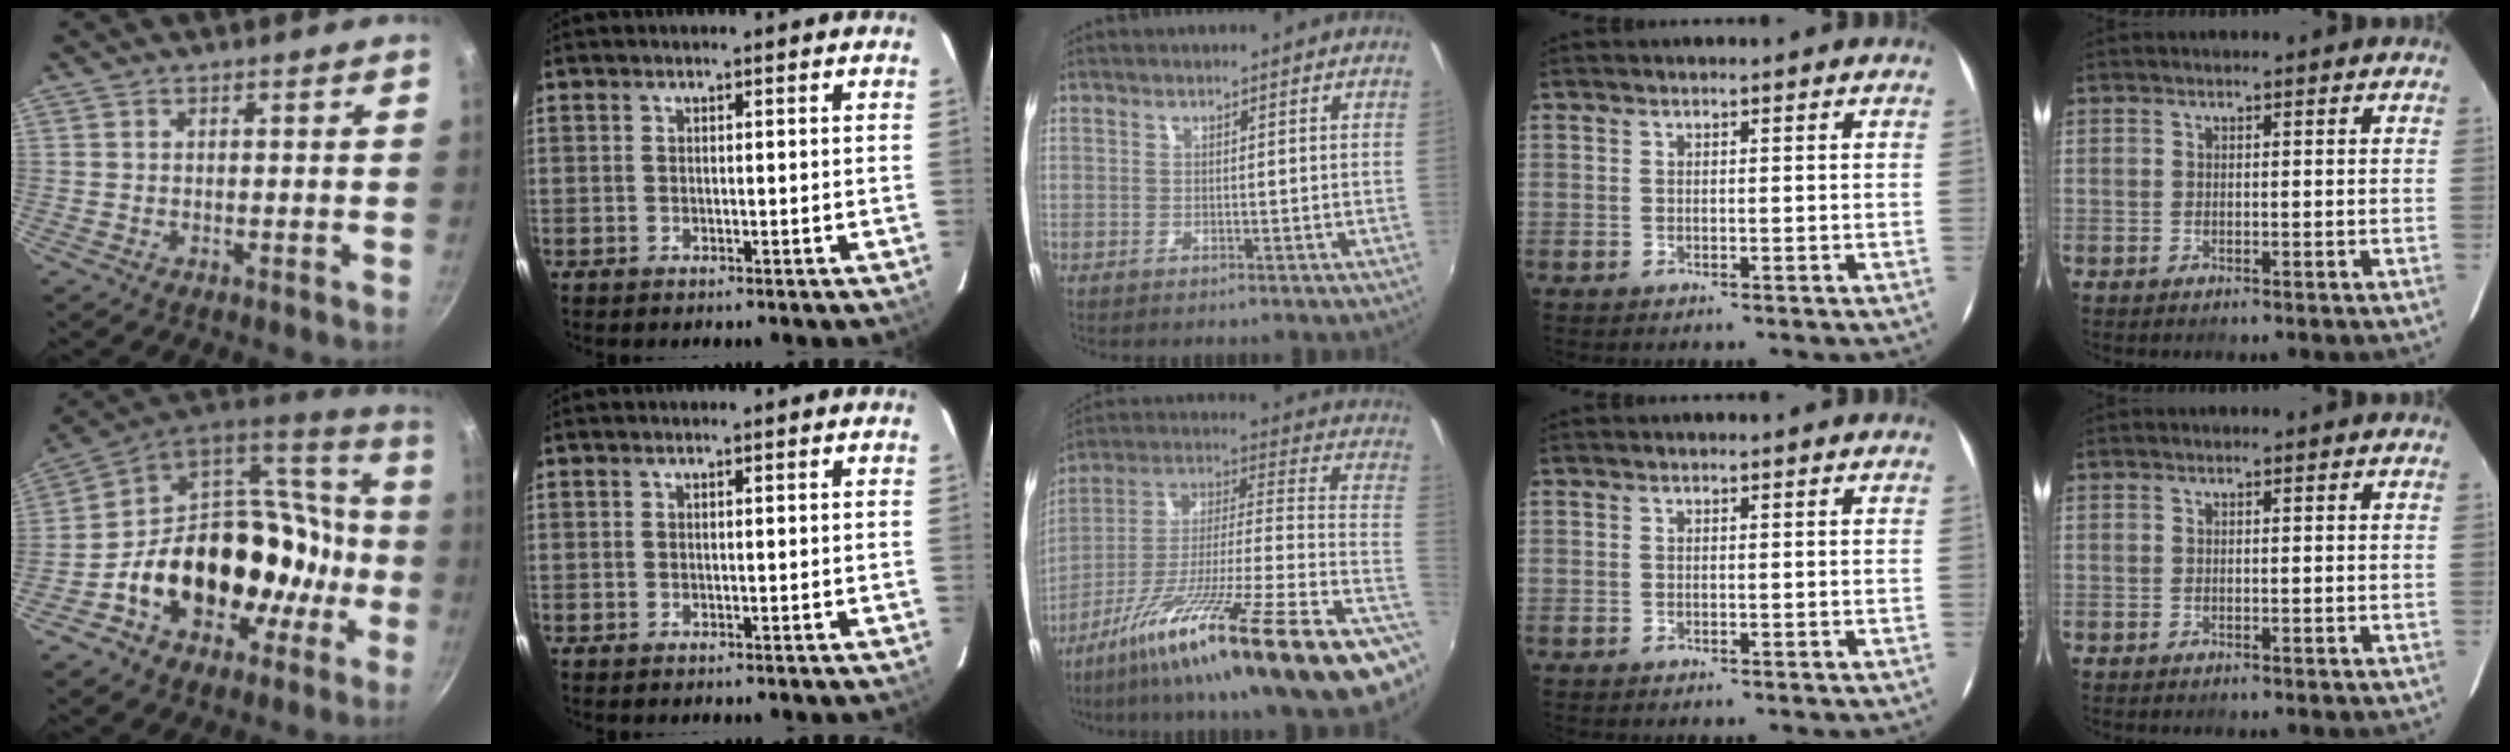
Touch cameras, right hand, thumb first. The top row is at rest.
{"thumb": {"total": 27.4, "force": [-5.8, 20.4, 17.4], "torque": [-0.251, 0.072, -0.075]}, "middle": {"total": 30.1, "force": [-17.6, 2.9, 24.2], "torque": [-0.330, -0.027, -0.282]}}